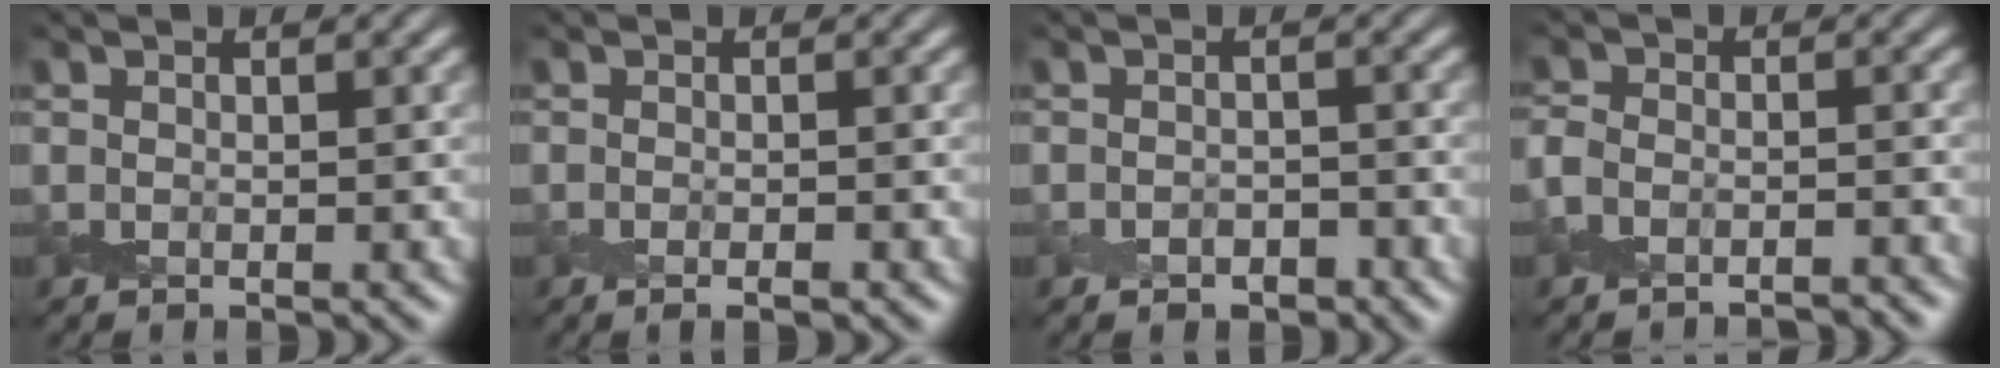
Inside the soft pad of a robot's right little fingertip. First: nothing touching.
{"total": 1.2, "force": [-0.5, 0.2, 1.0], "torque": [-0.015, -0.003, -0.010]}
{"total": 1.6, "force": [-1.0, 0.9, 0.7], "torque": [-0.010, 0.003, -0.018]}
{"total": 3.7, "force": [-3.3, 1.4, 1.2], "torque": [-0.017, -0.003, -0.067]}